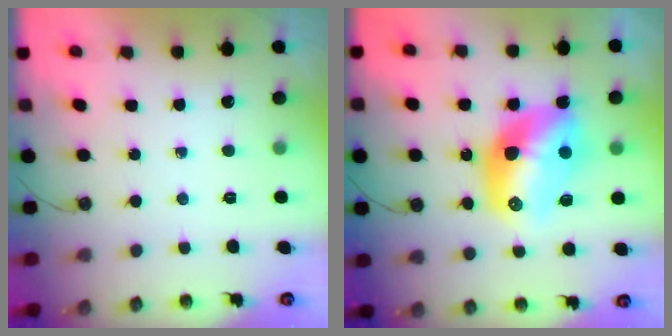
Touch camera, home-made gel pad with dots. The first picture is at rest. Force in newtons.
{"total": 15.2, "press": 15.1, "slide": 1.3}